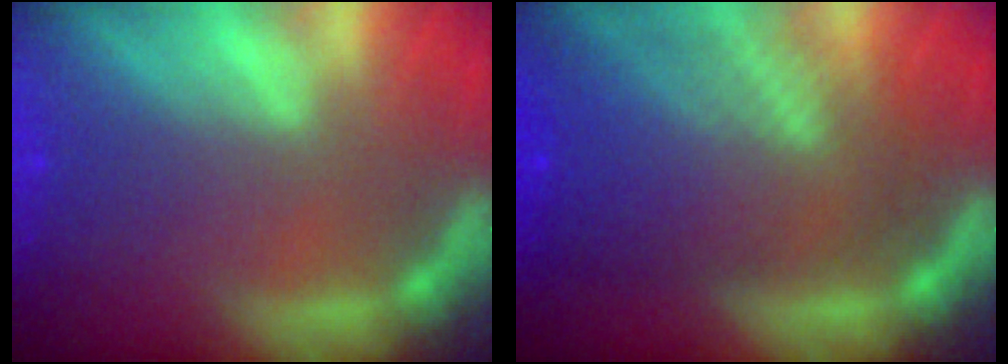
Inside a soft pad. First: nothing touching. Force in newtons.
{"total": 9.0}